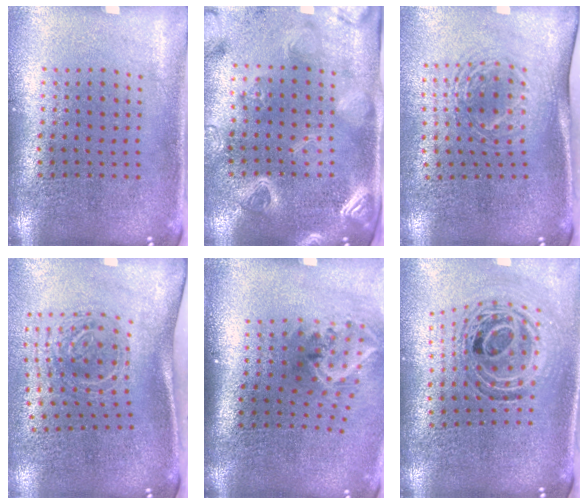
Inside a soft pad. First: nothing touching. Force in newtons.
{"total": 3.5, "press": 3.2, "slide": 1.3}
{"total": 1.6, "press": 1.3, "slide": 1.0}
{"total": 1.9, "press": 1.3, "slide": 1.4}
{"total": 2.1, "press": 1.4, "slide": 1.5}
{"total": 1.2, "press": 1.1, "slide": 0.5}